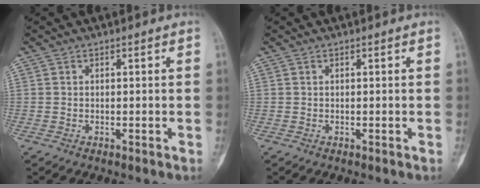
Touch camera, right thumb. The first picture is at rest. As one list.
[{"total": 0.0}]